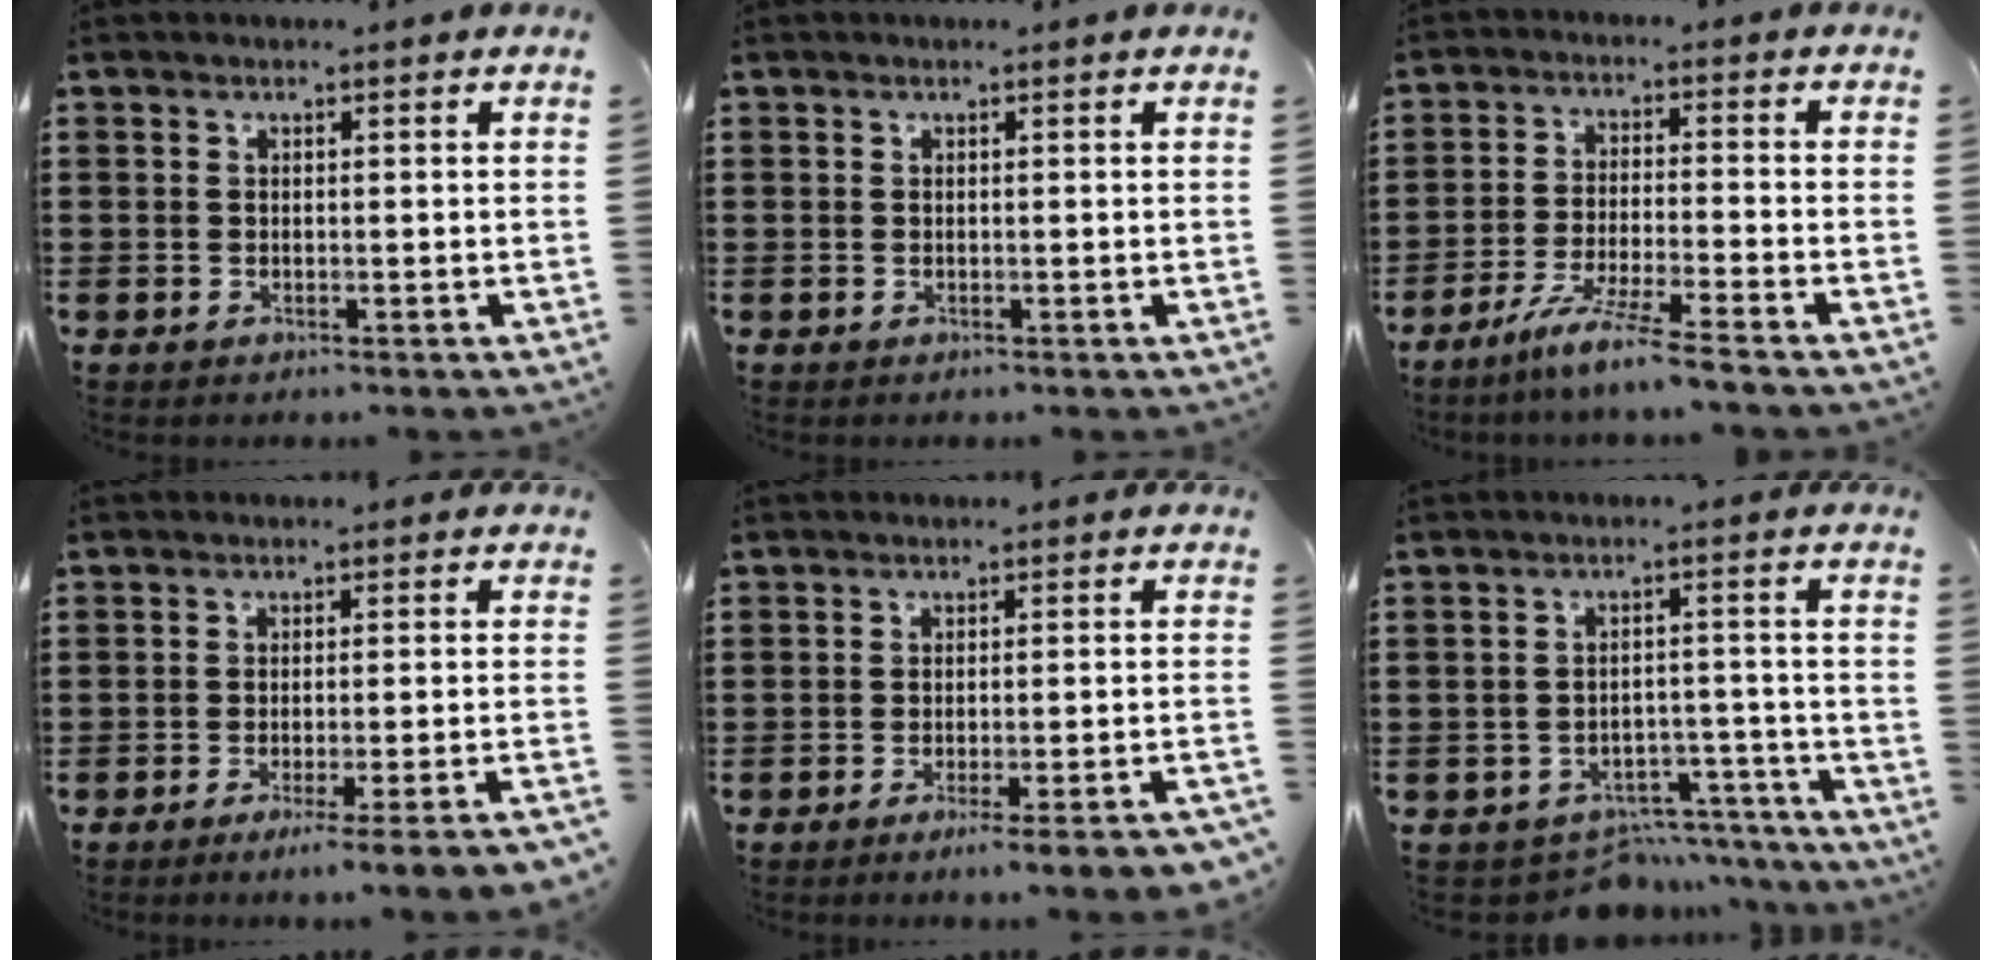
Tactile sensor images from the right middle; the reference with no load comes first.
{"total": 0.0}
{"total": 6.5, "force": [-5.5, -0.8, 3.5], "torque": [-0.072, -0.022, -0.104]}
{"total": 4.0, "force": [-3.1, -0.8, 2.4], "torque": [-0.039, -0.018, -0.057]}
{"total": 4.2, "force": [-3.3, -0.5, 2.6], "torque": [-0.041, -0.015, -0.058]}
{"total": 5.7, "force": [-5.4, 1.5, 1.0], "torque": [-0.016, 0.017, -0.104]}